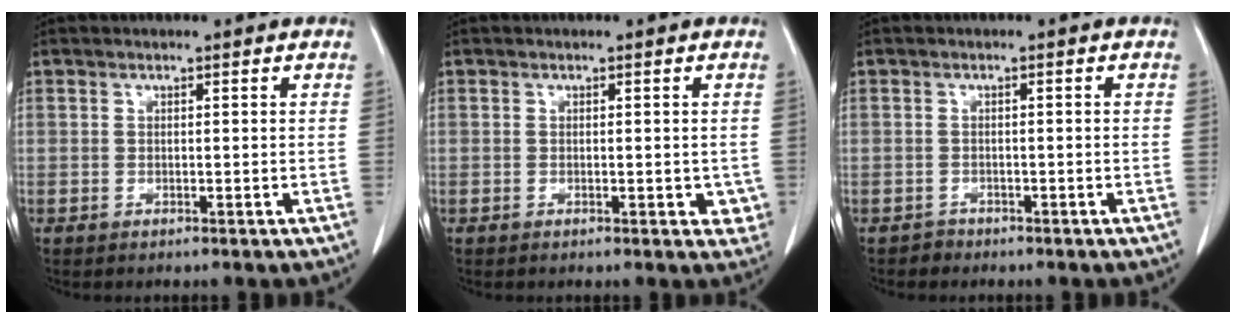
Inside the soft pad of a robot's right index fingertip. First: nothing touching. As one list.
[{"total": 2.9, "force": [-0.5, 1.7, 2.3], "torque": [-0.007, 0.001, -0.003]}, {"total": 1.0, "force": [-0.9, 0.4, -0.2], "torque": [0.004, 0.001, -0.018]}]